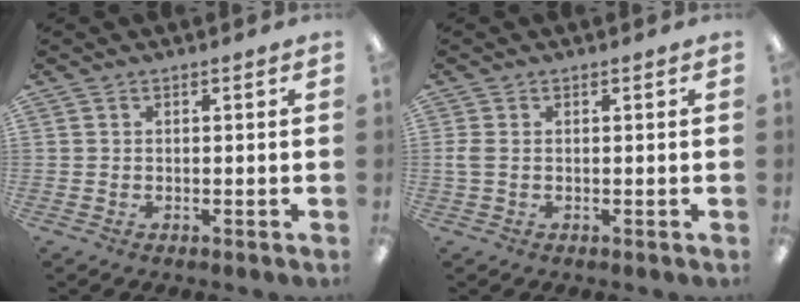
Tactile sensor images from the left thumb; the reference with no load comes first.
{"total": 1.8, "force": [0.1, 0.8, 1.7], "torque": [-0.034, 0.004, 0.001]}